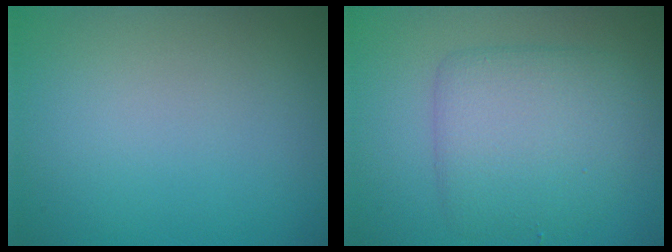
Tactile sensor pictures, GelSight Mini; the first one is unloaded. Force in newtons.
{"total": 5.4, "press": 5.4, "slide": 0.0}